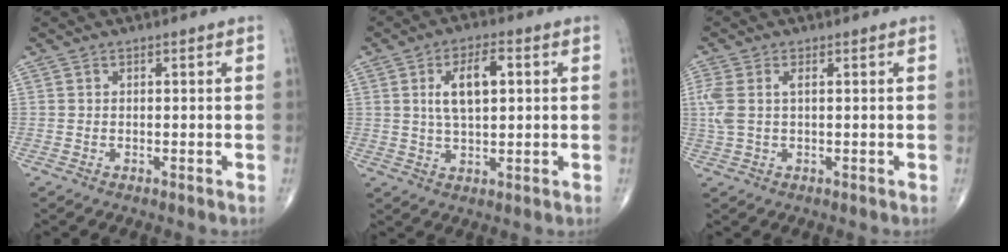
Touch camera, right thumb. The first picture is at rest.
{"total": 8.3, "force": [1.8, 3.6, 7.2], "torque": [-0.125, 0.003, 0.032]}
{"total": 5.1, "force": [0.9, 2.5, 4.4], "torque": [-0.132, 0.016, 0.023]}